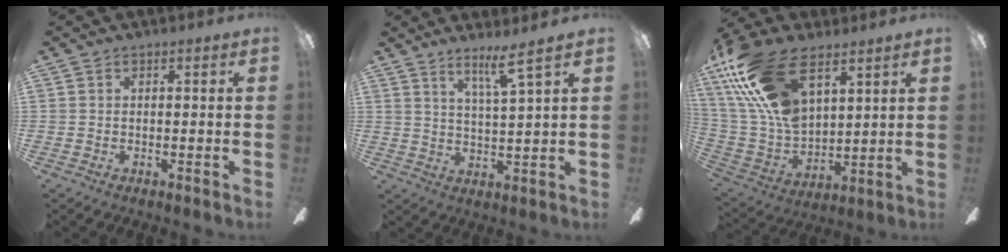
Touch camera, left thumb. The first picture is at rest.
{"total": 6.8, "force": [5.1, 0.0, 4.4], "torque": [-0.083, -0.028, 0.083]}
{"total": 23.2, "force": [12.2, 12.5, 15.2], "torque": [-0.328, -0.044, 0.220]}